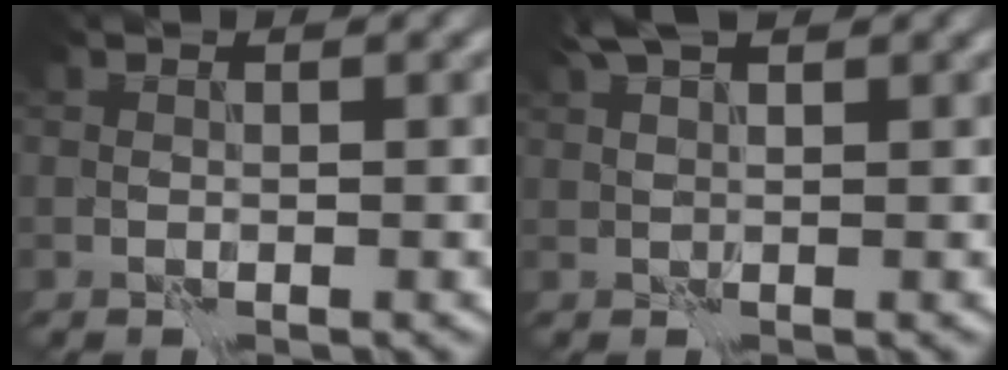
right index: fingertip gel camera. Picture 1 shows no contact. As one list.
[{"total": 3.2, "force": [2.5, 0.8, 1.9], "torque": [-0.043, 0.012, 0.042]}]